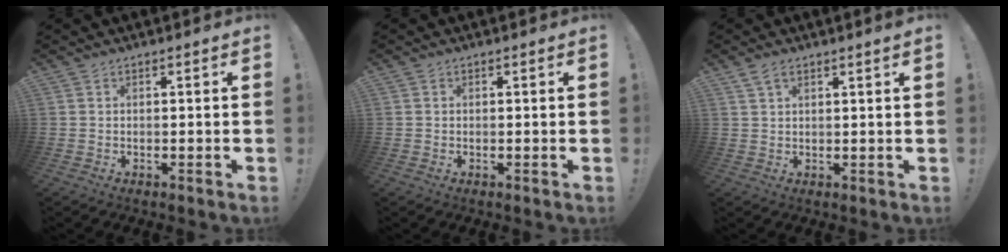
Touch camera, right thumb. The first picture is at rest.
{"total": 0.5, "force": [-0.1, 0.4, -0.4], "torque": [0.000, 0.004, -0.001]}
{"total": 3.1, "force": [2.1, 0.6, 2.2], "torque": [-0.040, -0.008, 0.038]}